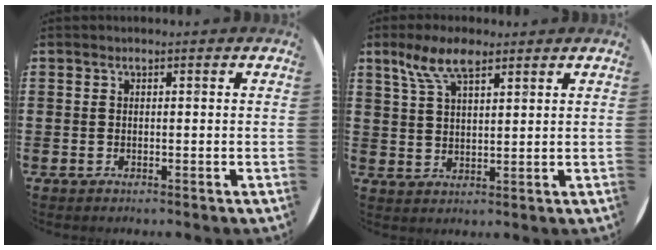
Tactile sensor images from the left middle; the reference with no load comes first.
{"total": 6.5, "force": [4.3, 2.5, 4.2], "torque": [-0.092, 0.006, 0.078]}